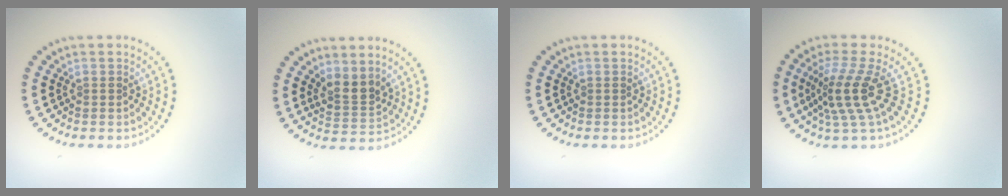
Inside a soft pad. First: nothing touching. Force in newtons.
{"total": 2.7, "press": 2.2, "slide": 1.4}
{"total": 0.0}
{"total": 4.0, "press": 2.7, "slide": 2.9}